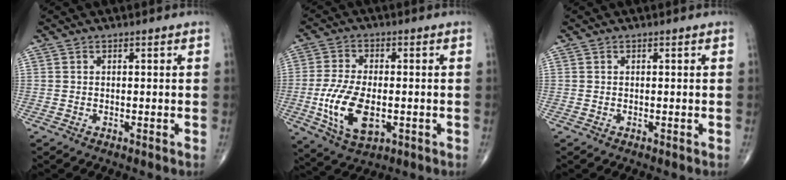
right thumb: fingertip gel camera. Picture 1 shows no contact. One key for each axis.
{"total": 12.2, "fx": -2.5, "fy": 6.4, "fz": 10.1, "tx": -0.199, "ty": -0.006, "tz": -0.038}
{"total": 0.0}